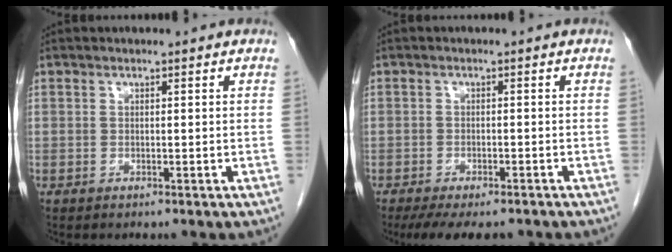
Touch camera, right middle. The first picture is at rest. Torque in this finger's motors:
{"motor_torque": [0.86, -0.88, 0.01, 0.00]}